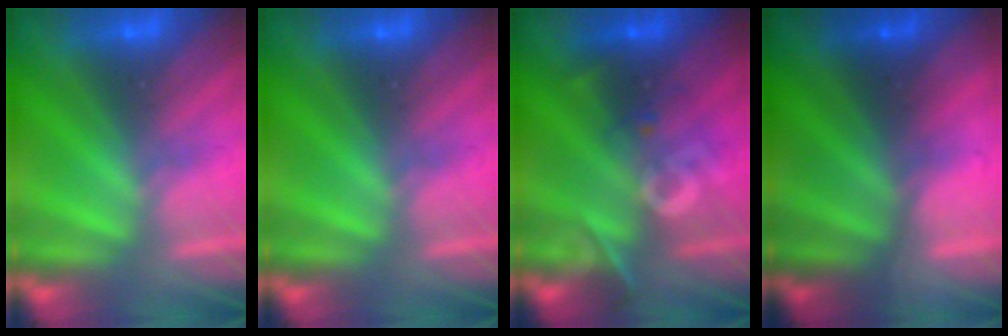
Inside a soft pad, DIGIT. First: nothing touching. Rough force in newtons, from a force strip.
{"total": 0.0}
{"total": 2.7}
{"total": 1.8}